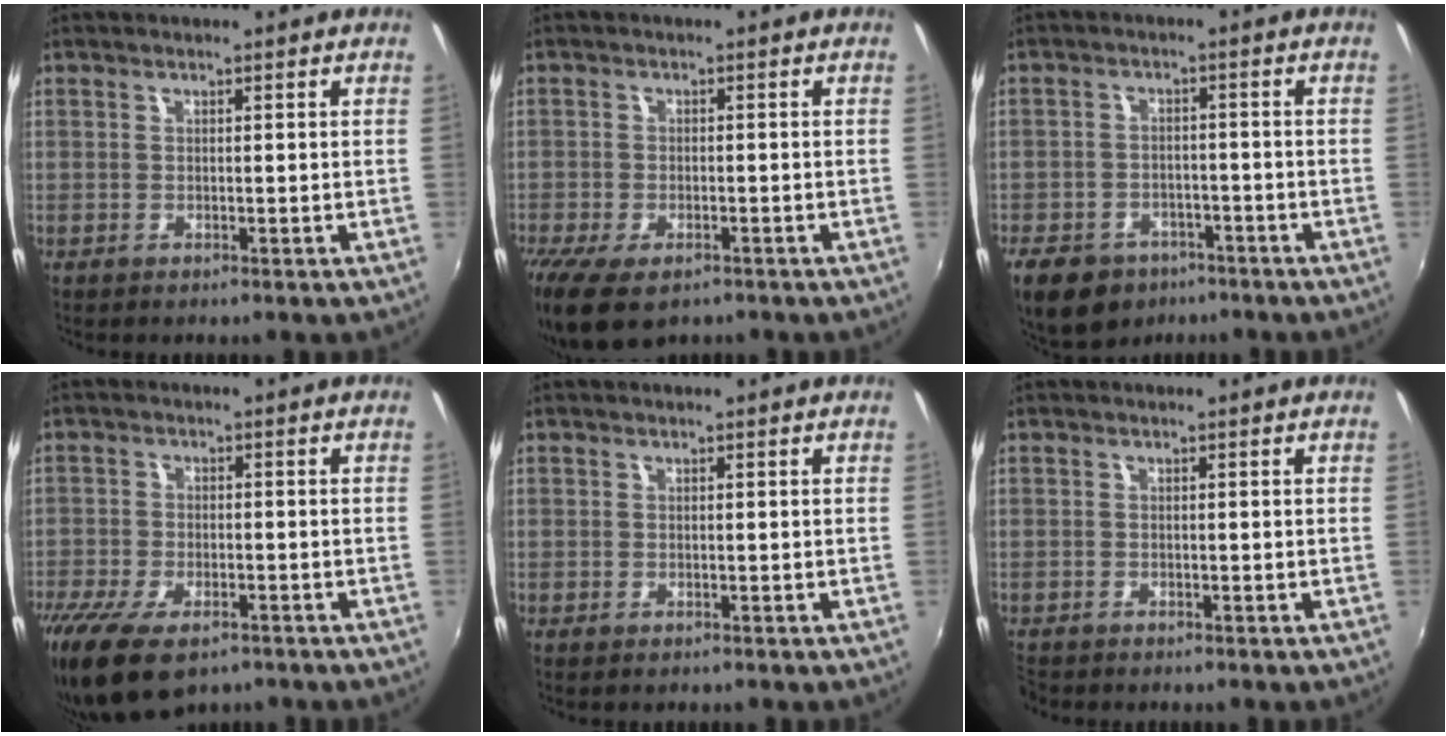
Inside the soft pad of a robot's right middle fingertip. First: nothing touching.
{"total": 9.1, "force": [-6.1, 4.0, 5.4], "torque": [-0.131, -0.040, -0.106]}
{"total": 13.8, "force": [-8.8, 8.9, 5.7], "torque": [-0.153, -0.008, -0.131]}
{"total": 11.4, "force": [-7.8, 5.0, 6.7], "torque": [-0.161, -0.041, -0.138]}
{"total": 0.0}
{"total": 1.5, "force": [-1.4, 0.5, 0.2], "torque": [-0.007, -0.009, -0.027]}